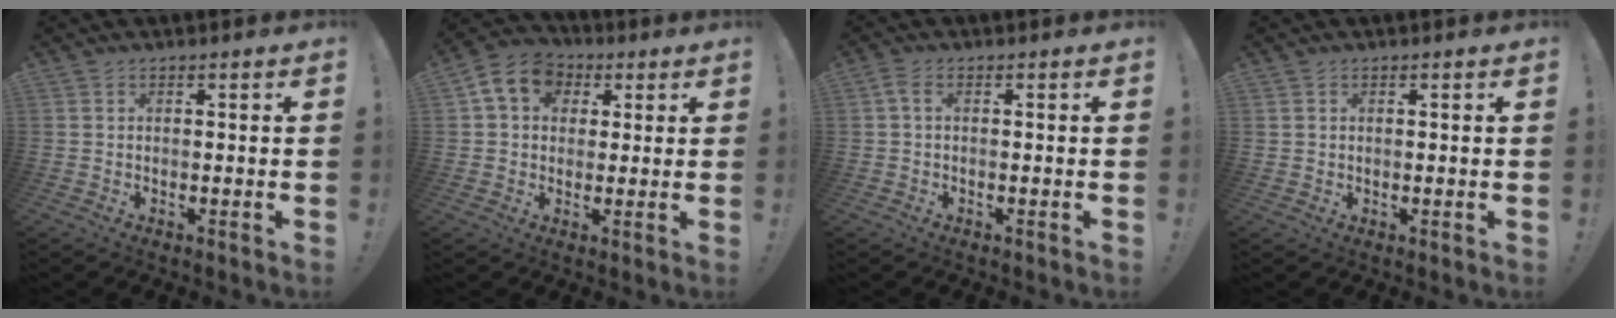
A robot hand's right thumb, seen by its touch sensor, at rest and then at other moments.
{"total": 10.7, "force": [3.5, 8.7, 5.3], "torque": [-0.077, 0.000, 0.070]}
{"total": 1.9, "force": [0.2, 0.9, 1.7], "torque": [-0.037, 0.006, 0.005]}
{"total": 0.9, "force": [0.5, 0.8, -0.1], "torque": [0.008, -0.001, 0.008]}